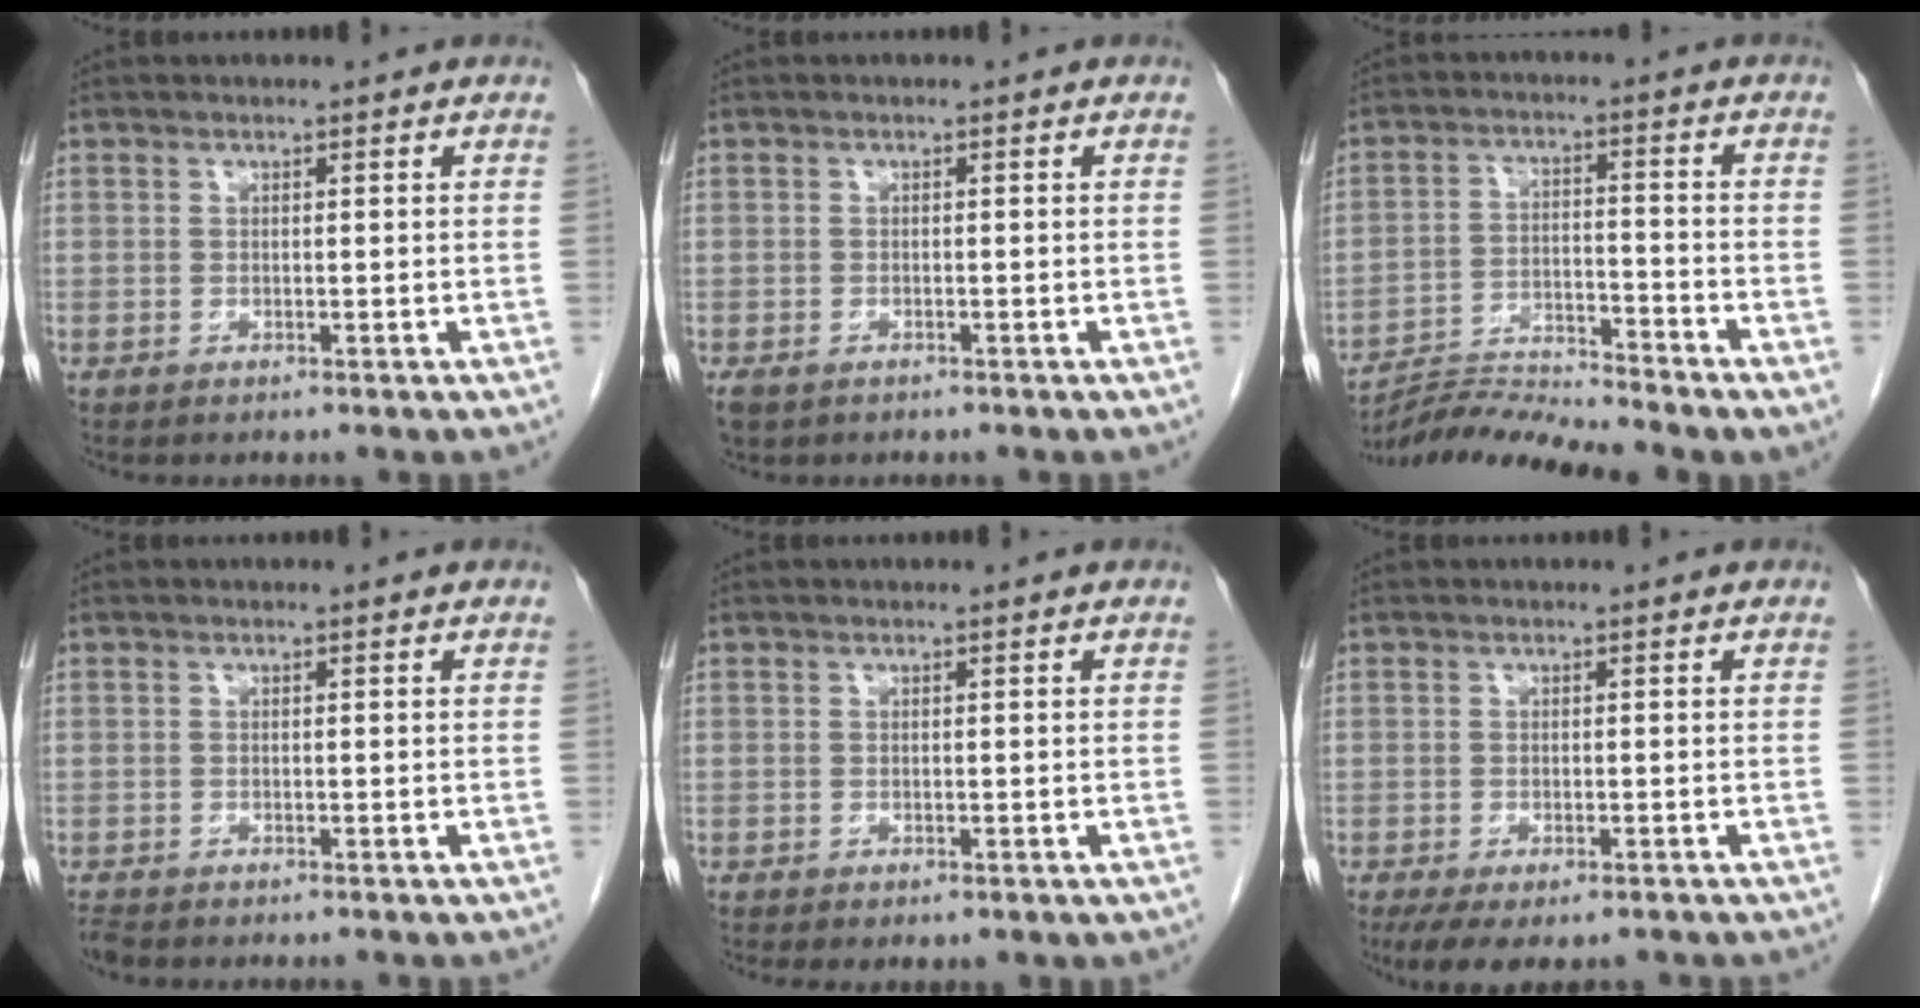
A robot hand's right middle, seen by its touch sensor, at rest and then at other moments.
{"total": 2.3, "force": [-1.5, 1.3, 1.1], "torque": [-0.027, -0.005, -0.021]}
{"total": 8.0, "force": [-7.8, -1.7, 0.7], "torque": [-0.015, 0.001, -0.142]}
{"total": 1.3, "force": [-1.3, 0.3, 0.3], "torque": [-0.014, -0.006, -0.023]}
{"total": 2.1, "force": [-1.2, 1.0, 1.3], "torque": [-0.019, -0.004, -0.013]}
{"total": 7.0, "force": [-4.9, 2.6, 4.2], "torque": [-0.065, -0.014, -0.073]}